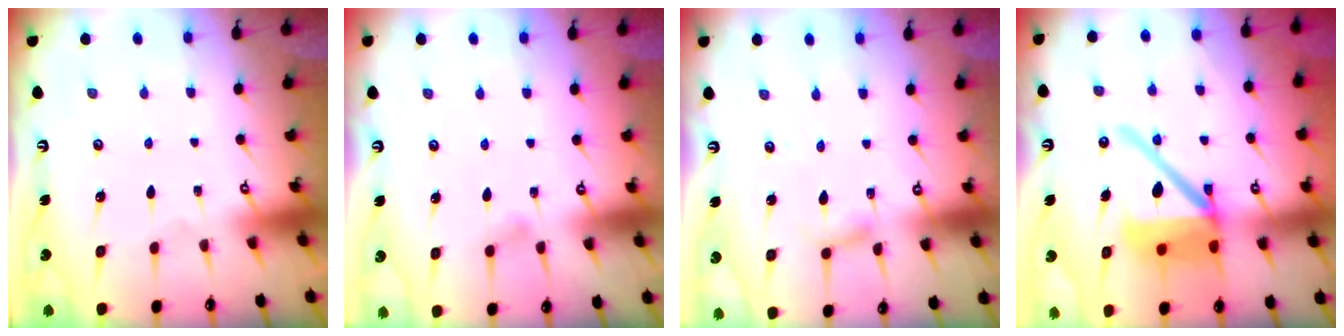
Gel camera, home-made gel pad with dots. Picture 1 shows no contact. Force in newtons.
{"total": 3.7, "press": 3.6, "slide": 0.4}
{"total": 2.2, "press": 2.2, "slide": 0.3}
{"total": 16.6, "press": 16.5, "slide": 2.1}